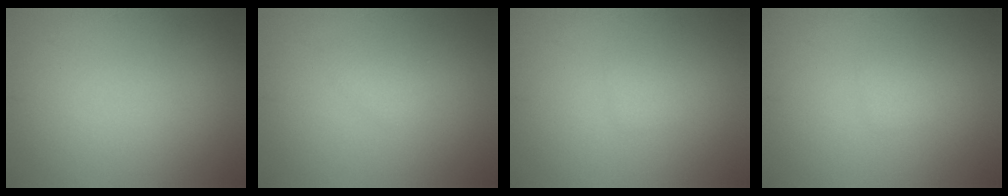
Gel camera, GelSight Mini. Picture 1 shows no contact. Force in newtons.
{"total": 1.2, "press": 1.2, "slide": 0.1}
{"total": 1.0, "press": 1.0, "slide": 0.1}
{"total": 1.0, "press": 1.0, "slide": 0.1}